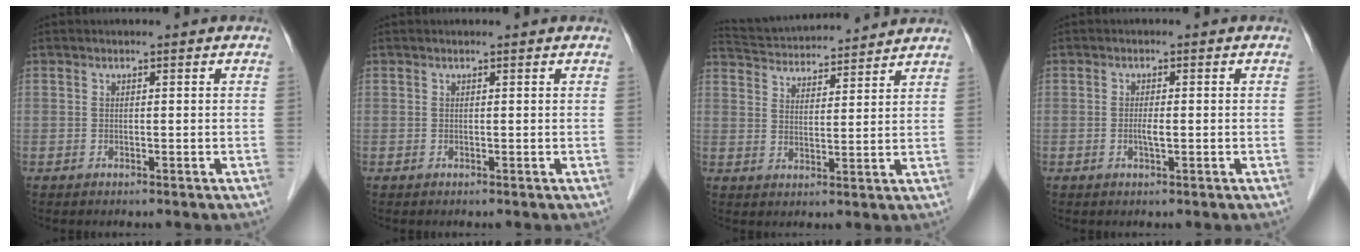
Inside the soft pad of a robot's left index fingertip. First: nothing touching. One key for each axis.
{"total": 0.7, "fx": 0.7, "fy": 0.1, "fz": 0.2, "tx": -0.005, "ty": 0.003, "tz": 0.006}
{"total": 14.1, "fx": 13.4, "fy": 1.7, "fz": 3.9, "tx": -0.076, "ty": 0.032, "tz": 0.207}
{"total": 1.6, "fx": -0.3, "fy": 0.3, "fz": 1.5, "tx": -0.032, "ty": 0.000, "tz": -0.005}